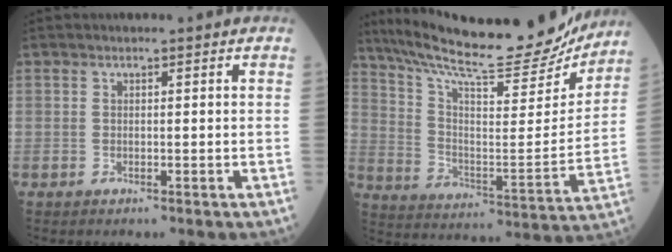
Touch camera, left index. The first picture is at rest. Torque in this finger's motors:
{"motor_torque": [0.66, -1.36, 0.46, 0.11]}